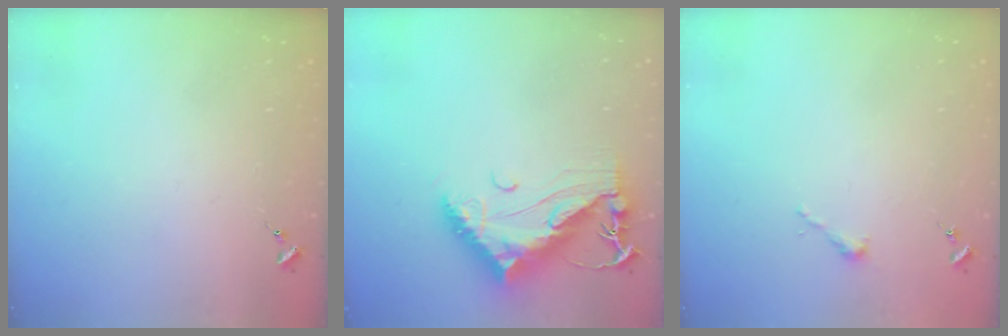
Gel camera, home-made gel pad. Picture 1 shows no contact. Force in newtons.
{"total": 14.4, "press": 14.3, "slide": 1.4}
{"total": 2.5, "press": 2.5, "slide": 0.2}